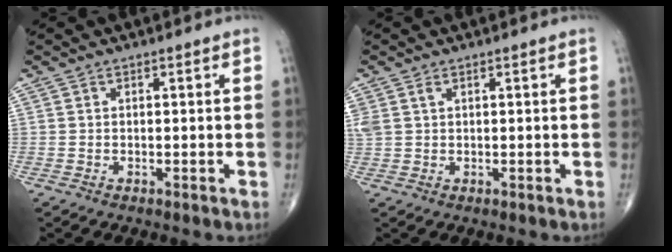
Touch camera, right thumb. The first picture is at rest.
{"total": 2.6, "force": [1.2, 1.5, 1.7], "torque": [-0.055, 0.015, 0.034]}